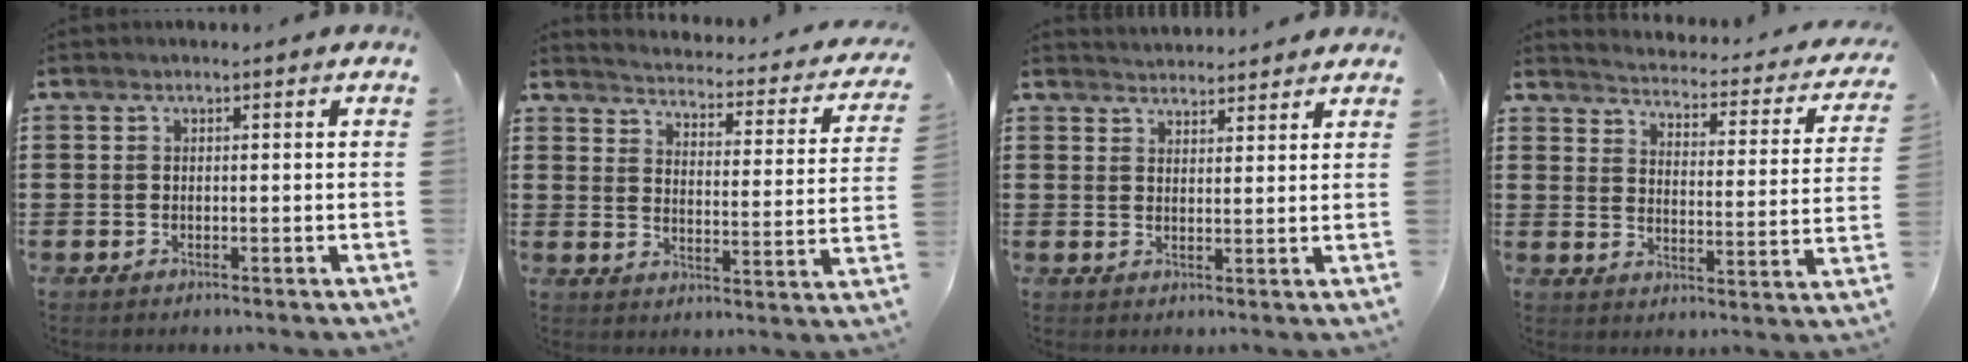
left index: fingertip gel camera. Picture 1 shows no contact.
{"total": 2.6, "force": [2.5, -0.3, 0.4], "torque": [-0.028, -0.031, 0.033]}
{"total": 2.7, "force": [2.7, 0.1, -0.3], "torque": [0.000, -0.006, 0.051]}
{"total": 2.6, "force": [2.6, -0.3, 0.3], "torque": [-0.029, -0.031, 0.034]}